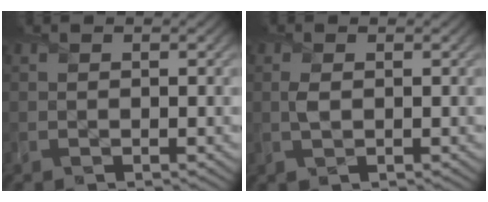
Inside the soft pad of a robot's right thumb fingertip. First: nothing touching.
{"total": 1.1, "force": [0.2, 0.6, 0.9], "torque": [-0.025, 0.000, 0.004]}